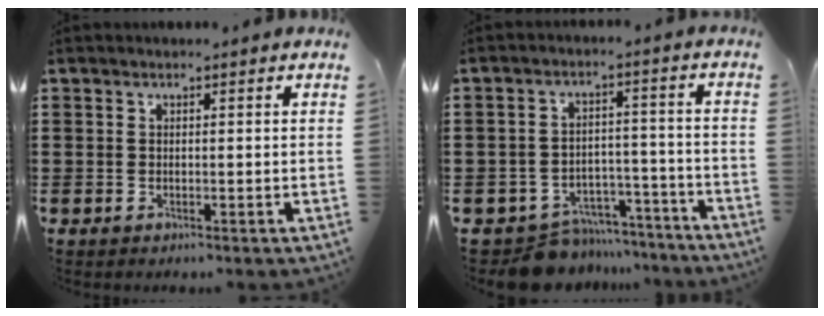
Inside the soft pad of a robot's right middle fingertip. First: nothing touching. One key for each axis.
{"total": 7.6, "fx": -7.2, "fy": 2.1, "fz": 1.0, "tx": -0.015, "ty": 0.029, "tz": -0.138}